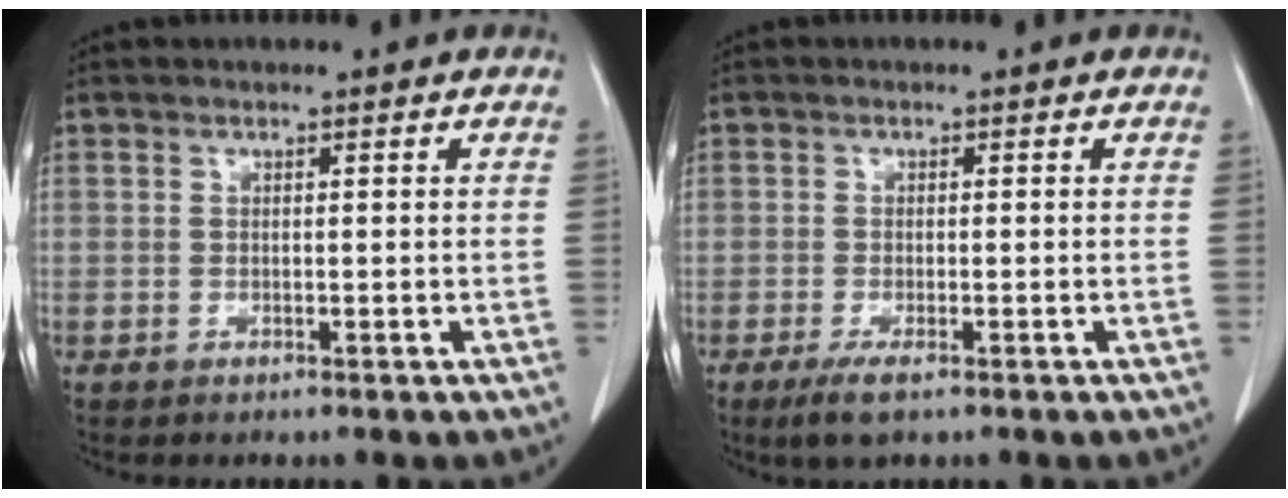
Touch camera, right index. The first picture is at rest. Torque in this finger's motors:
{"motor_torque": [-0.04, 0.00, -0.07, -0.05]}